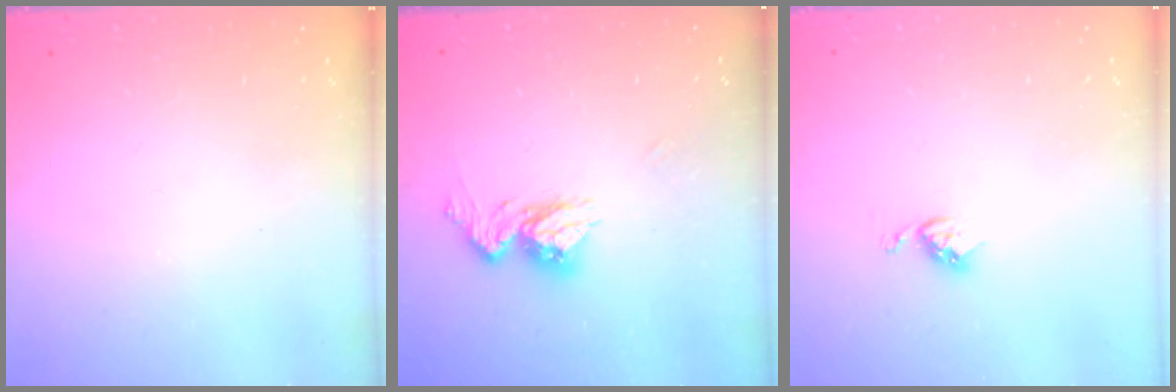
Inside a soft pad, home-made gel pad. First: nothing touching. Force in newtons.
{"total": 10.7, "press": 10.6, "slide": 1.0}
{"total": 3.9, "press": 3.9, "slide": 0.4}